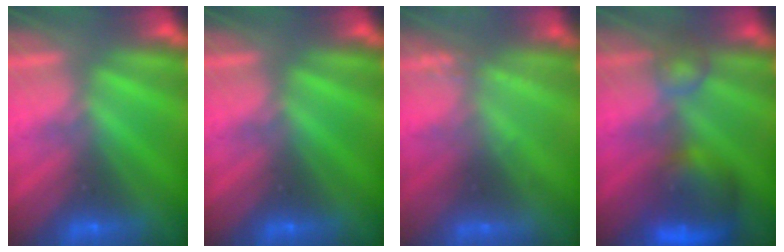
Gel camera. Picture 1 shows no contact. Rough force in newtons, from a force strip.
{"total": 0.0}
{"total": 2.1}
{"total": 5.6}